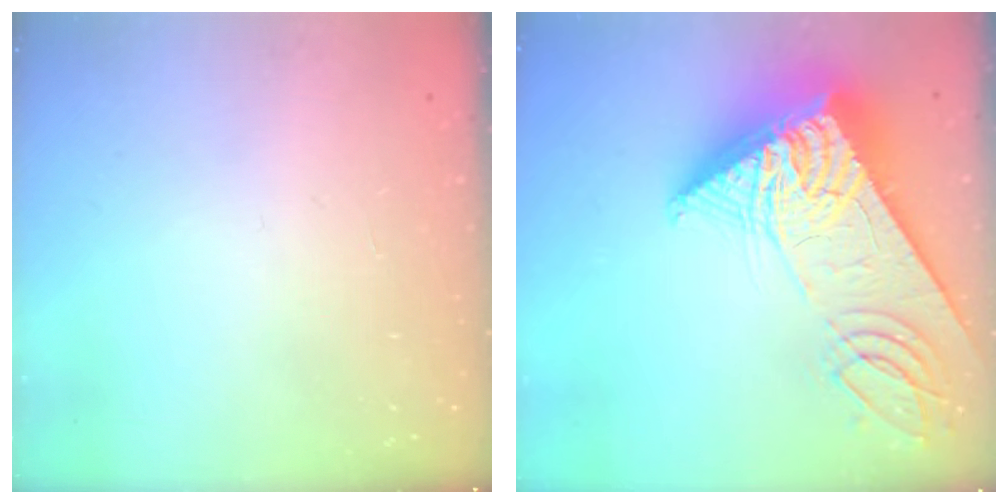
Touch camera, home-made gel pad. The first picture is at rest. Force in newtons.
{"total": 20.0, "press": 19.8, "slide": 2.3}